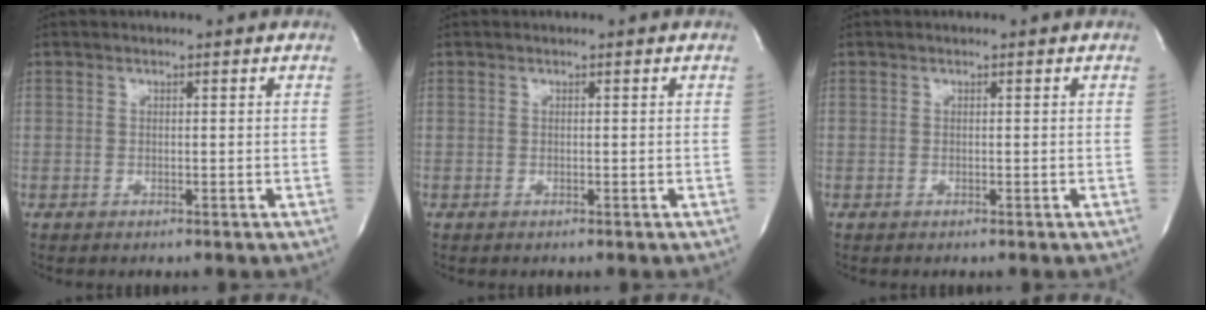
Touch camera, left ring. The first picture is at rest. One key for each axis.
{"total": 0.0}
{"total": 0.0}